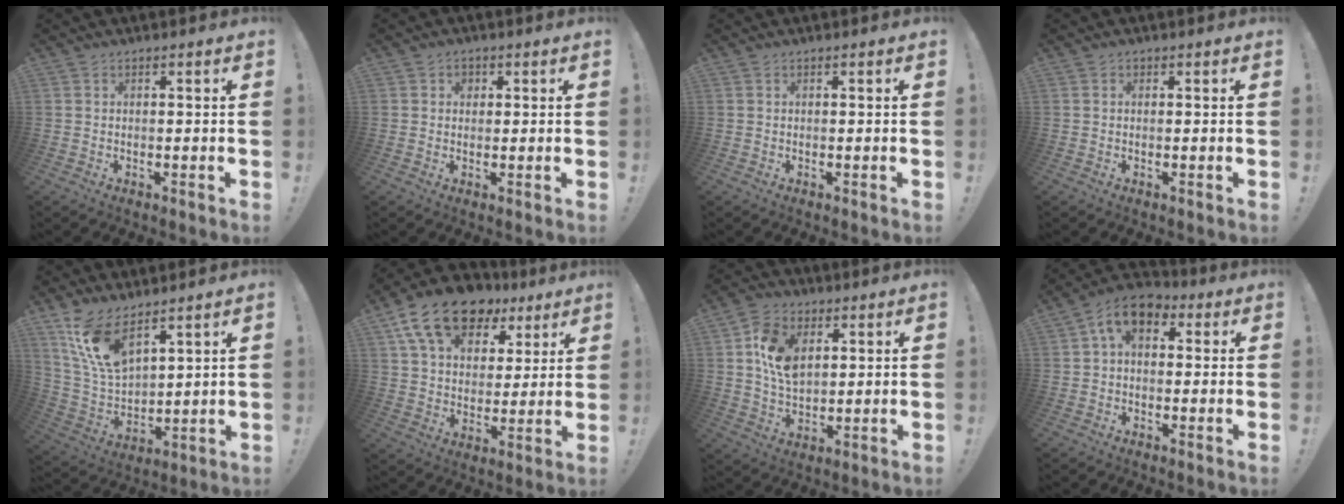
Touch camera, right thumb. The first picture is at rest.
{"total": 2.1, "force": [0.4, 1.8, 1.0], "torque": [-0.013, 0.001, 0.005]}
{"total": 0.0}
{"total": 0.0}
{"total": 13.7, "force": [9.6, 5.9, 7.8], "torque": [-0.170, -0.057, 0.186]}
{"total": 18.3, "force": [11.1, 10.5, 10.1], "torque": [-0.167, -0.063, 0.202]}
{"total": 12.3, "force": [4.1, 8.6, 7.7], "torque": [-0.139, -0.001, 0.079]}
{"total": 8.8, "force": [3.2, 5.4, 6.2], "torque": [-0.110, 0.003, 0.066]}